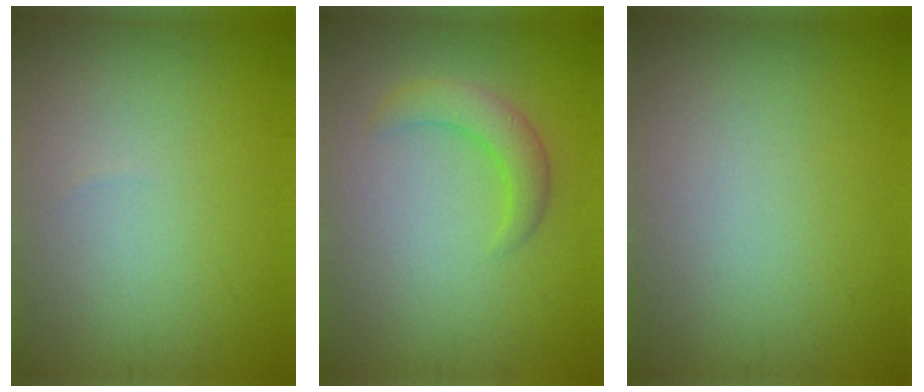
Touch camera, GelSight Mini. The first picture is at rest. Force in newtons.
{"total": 2.7, "press": 2.7, "slide": 0.1}
{"total": 0.0}